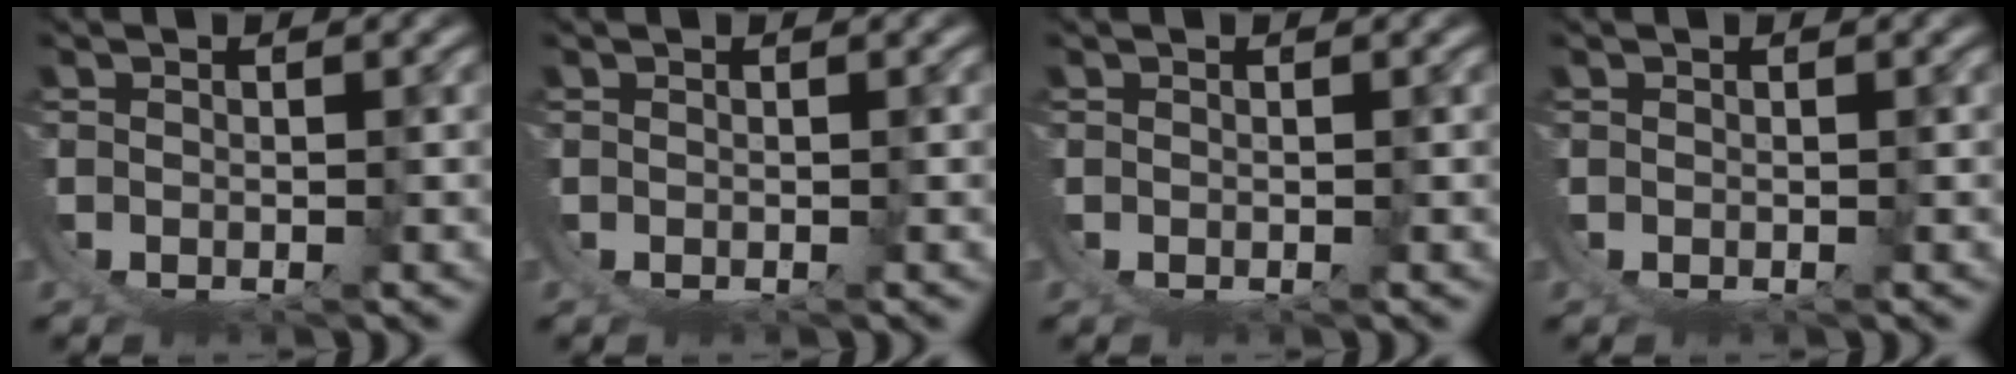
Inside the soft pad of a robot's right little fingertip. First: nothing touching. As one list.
[{"total": 0.0}, {"total": 0.0}, {"total": 0.0}]